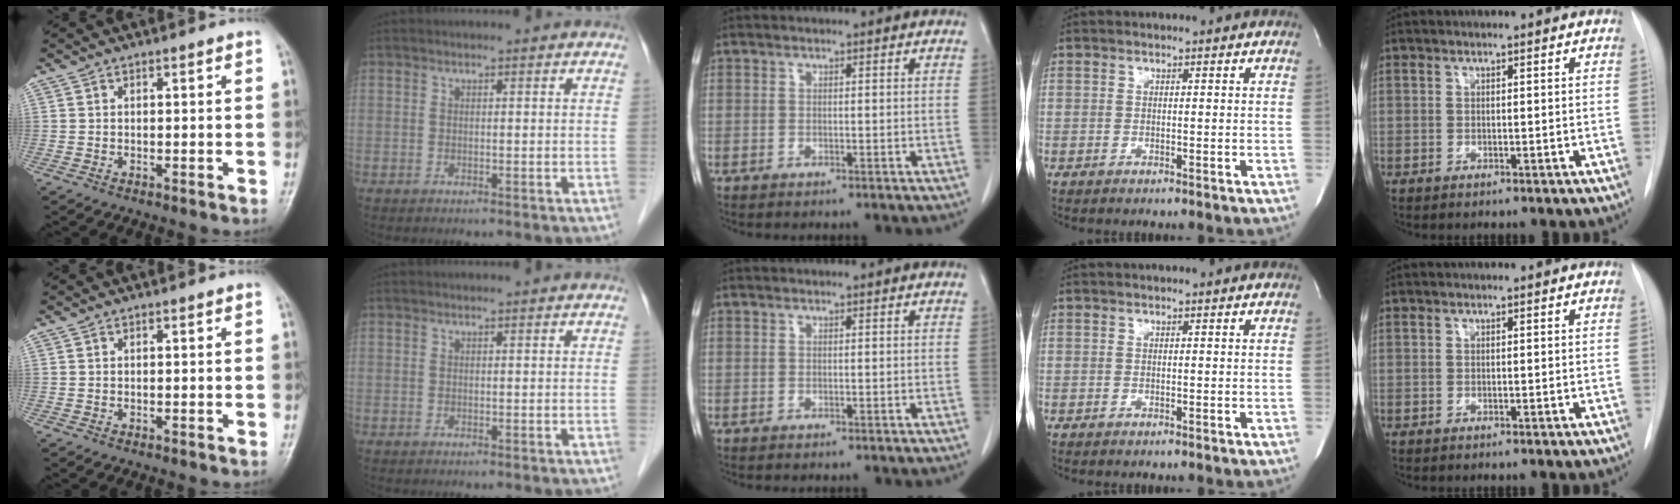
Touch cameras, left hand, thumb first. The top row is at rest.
{}